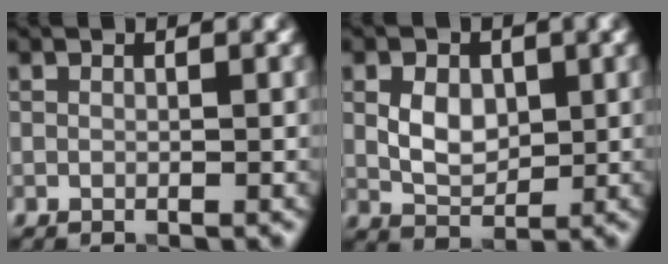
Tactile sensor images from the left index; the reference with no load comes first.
{"total": 3.4, "force": [0.6, 2.3, 2.4], "torque": [-0.047, -0.002, 0.011]}